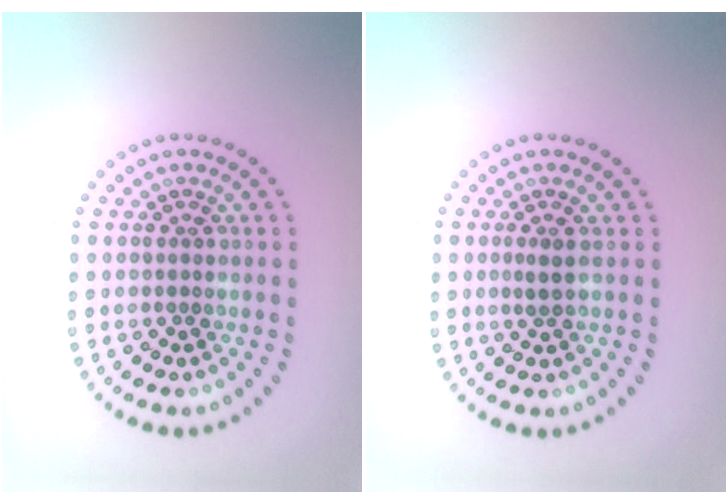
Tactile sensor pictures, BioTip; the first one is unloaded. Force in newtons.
{"total": 1.2, "press": 1.0, "slide": 0.7}